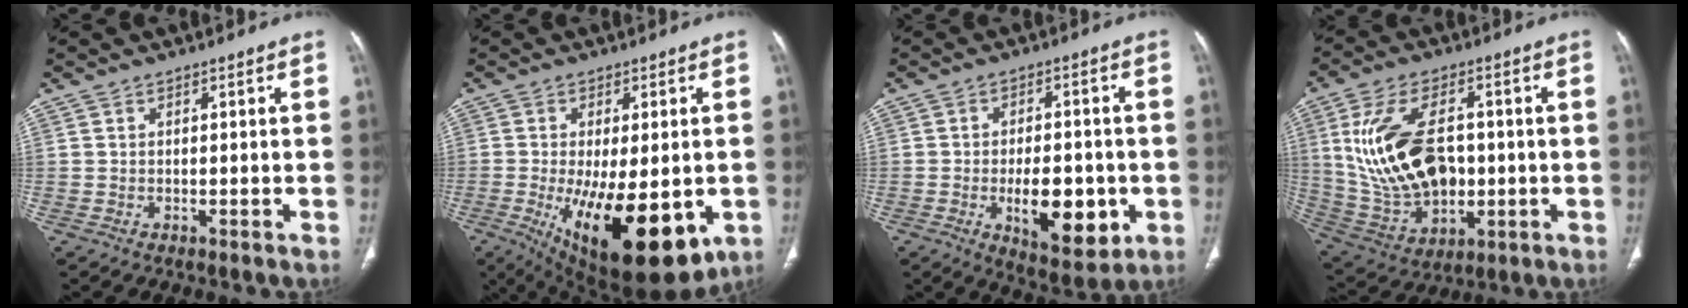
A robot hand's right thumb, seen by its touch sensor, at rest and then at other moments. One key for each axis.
{"total": 20.9, "fx": -6.4, "fy": 8.6, "fz": 18.0, "tx": -0.258, "ty": -0.025, "tz": -0.072}
{"total": 12.7, "fx": -3.3, "fy": 6.1, "fz": 10.6, "tx": -0.132, "ty": 0.001, "tz": -0.035}
{"total": 19.2, "fx": 1.3, "fy": 12.0, "fz": 14.9, "tx": -0.268, "ty": -0.002, "tz": 0.042}